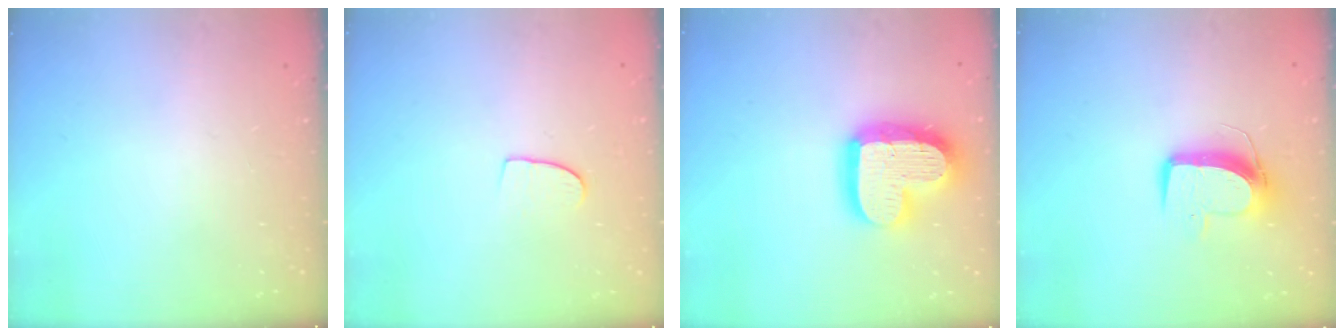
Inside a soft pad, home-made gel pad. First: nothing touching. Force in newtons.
{"total": 6.1, "press": 6.1, "slide": 0.4}
{"total": 19.6, "press": 19.6, "slide": 1.5}
{"total": 9.5, "press": 9.5, "slide": 0.9}